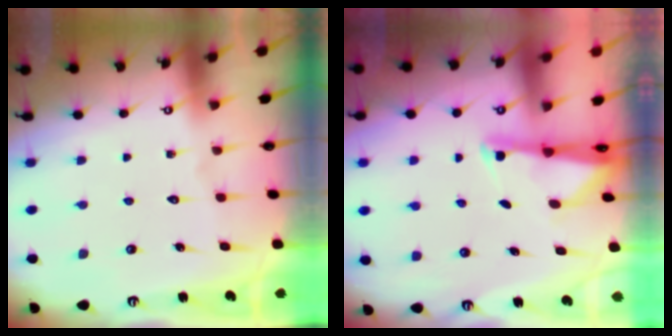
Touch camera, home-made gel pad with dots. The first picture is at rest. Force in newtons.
{"total": 1.8, "press": 1.8, "slide": 0.4}